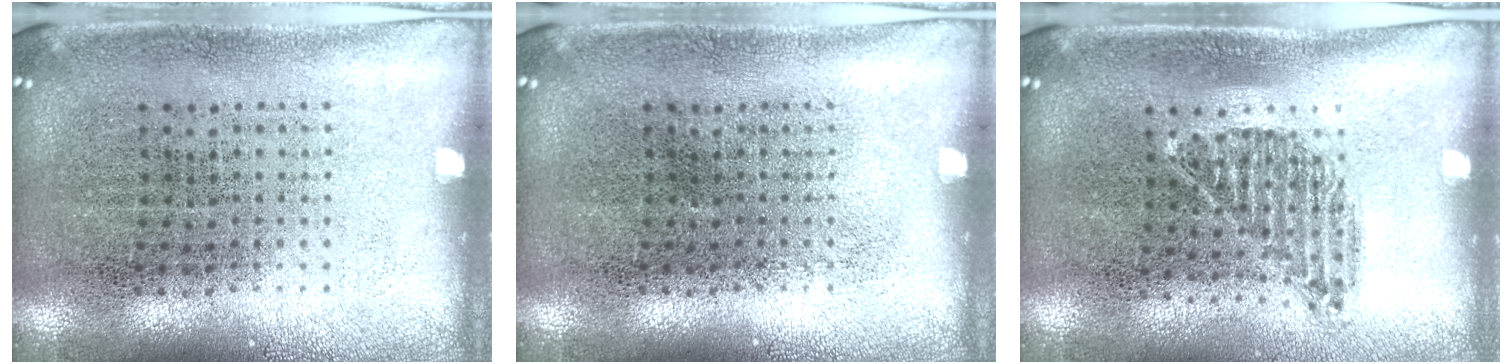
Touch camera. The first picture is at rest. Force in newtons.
{"total": 0.0}
{"total": 1.0, "press": 0.8, "slide": 0.5}